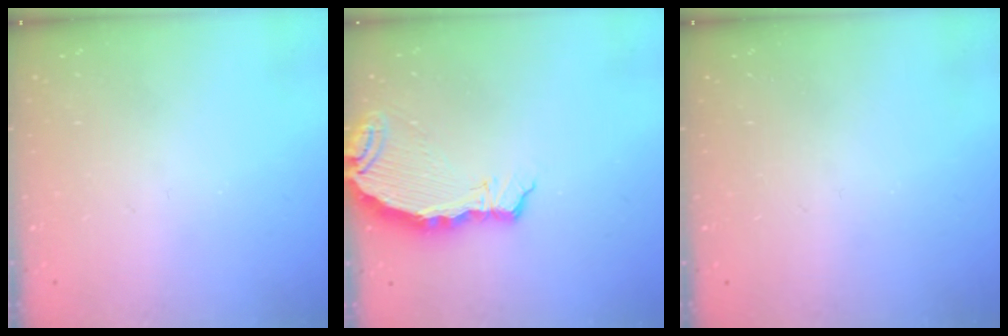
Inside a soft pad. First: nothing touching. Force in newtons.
{"total": 5.8, "press": 5.8, "slide": 0.5}
{"total": 0.0}